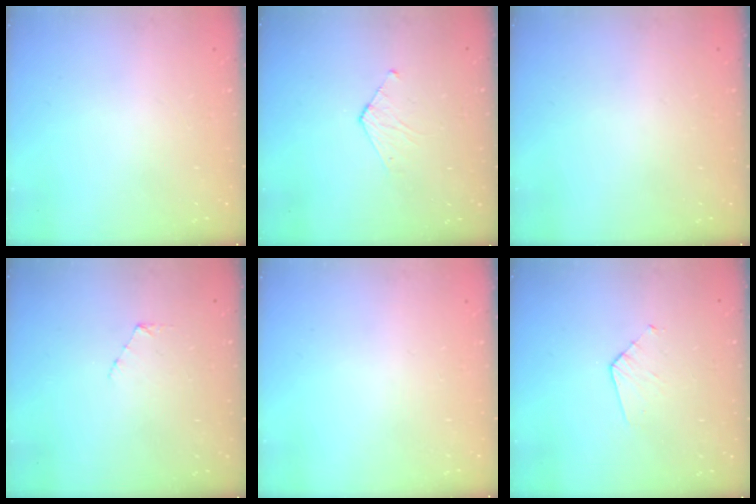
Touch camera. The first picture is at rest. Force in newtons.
{"total": 3.5, "press": 3.5, "slide": 0.3}
{"total": 0.0}
{"total": 3.2, "press": 3.2, "slide": 0.1}
{"total": 0.0}
{"total": 3.6, "press": 3.6, "slide": 0.3}